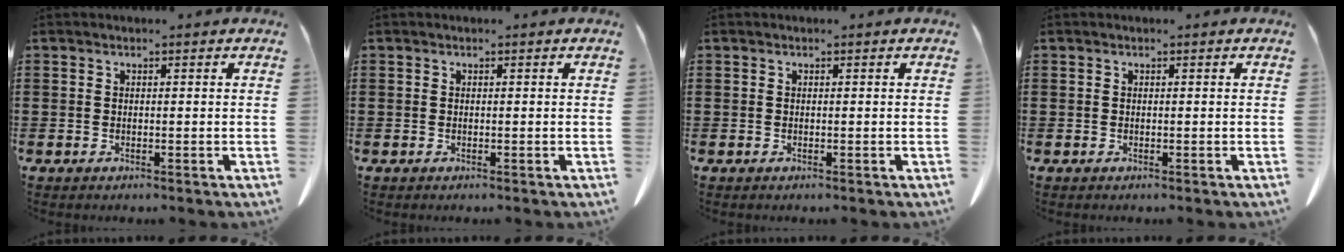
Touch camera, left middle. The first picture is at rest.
{"total": 0.0}
{"total": 0.0}
{"total": 0.0}